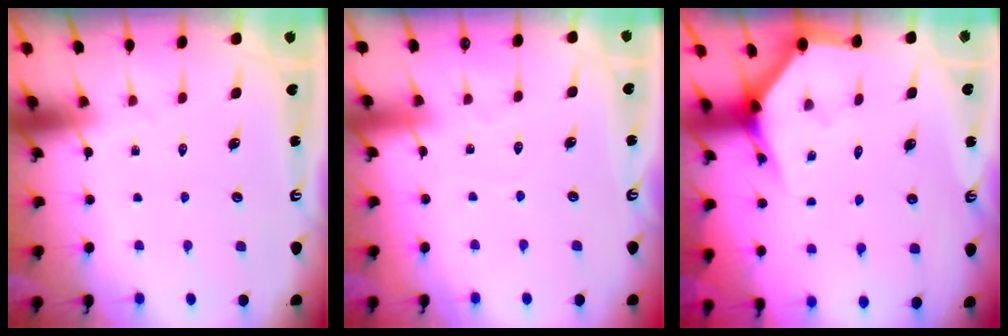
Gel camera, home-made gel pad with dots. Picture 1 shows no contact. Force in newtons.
{"total": 2.4, "press": 2.3, "slide": 0.2}
{"total": 3.7, "press": 3.7, "slide": 0.3}